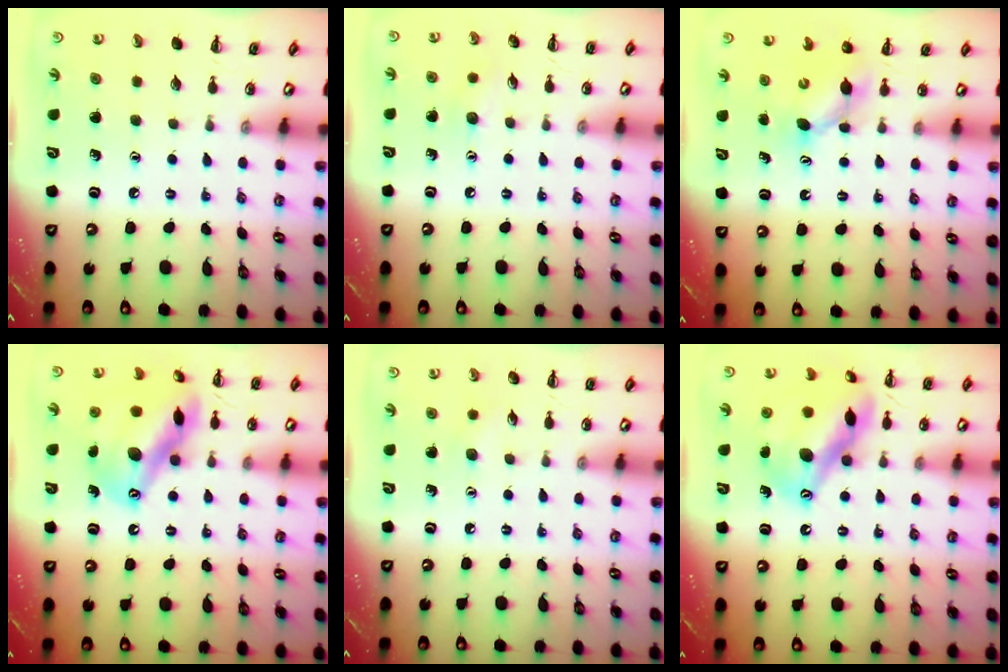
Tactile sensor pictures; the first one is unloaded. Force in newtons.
{"total": 6.1, "press": 5.9, "slide": 1.5}
{"total": 5.1, "press": 5.1, "slide": 0.6}
{"total": 17.2, "press": 17.0, "slide": 2.3}
{"total": 4.5, "press": 4.4, "slide": 0.9}
{"total": 15.6, "press": 15.2, "slide": 3.7}